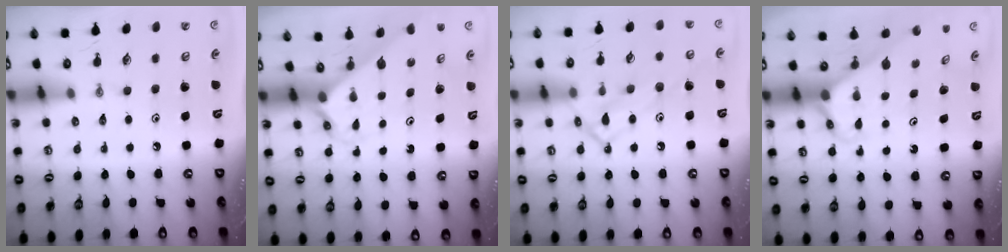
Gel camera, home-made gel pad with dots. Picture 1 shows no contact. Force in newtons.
{"total": 2.1, "press": 2.1, "slide": 0.1}
{"total": 12.5, "press": 12.5, "slide": 0.9}
{"total": 2.8, "press": 2.8, "slide": 0.1}